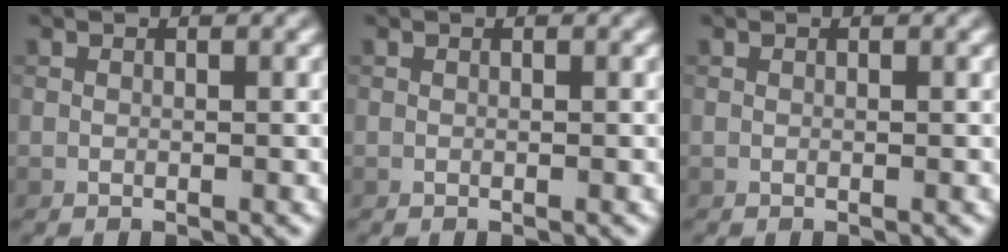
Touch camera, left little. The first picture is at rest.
{"total": 0.0}
{"total": 0.0}